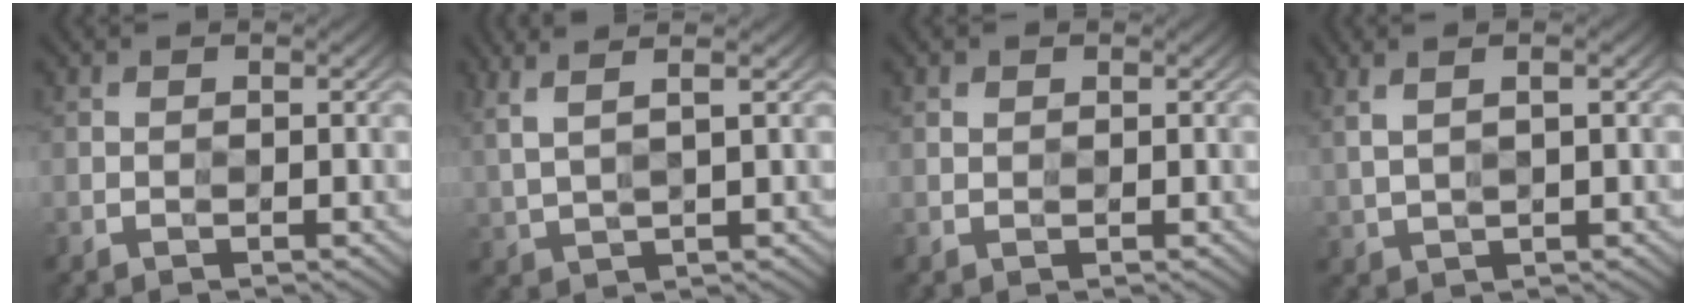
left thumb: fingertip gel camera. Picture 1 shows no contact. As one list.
[{"total": 5.2, "force": [3.0, 1.2, 4.1], "torque": [-0.082, 0.014, 0.048]}, {"total": 0.8, "force": [0.5, 0.5, 0.2], "torque": [-0.006, -0.002, 0.011]}, {"total": 4.6, "force": [2.2, 1.3, 3.8], "torque": [-0.070, 0.007, 0.031]}]